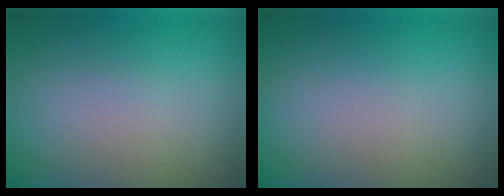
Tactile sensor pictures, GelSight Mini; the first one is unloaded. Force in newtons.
{"total": 0.0}